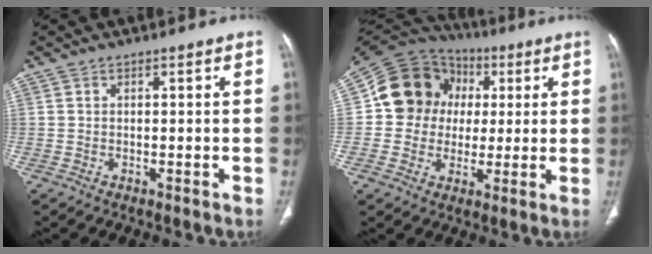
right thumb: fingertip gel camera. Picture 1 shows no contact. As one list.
[{"total": 15.3, "force": [2.1, 13.6, 6.7], "torque": [-0.087, 0.023, 0.031]}]